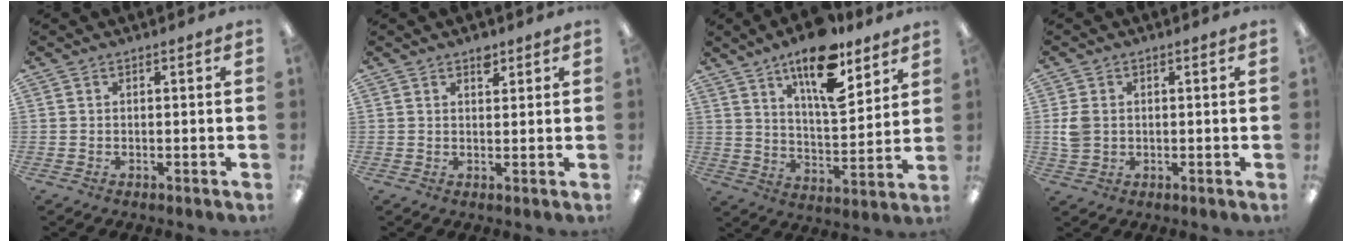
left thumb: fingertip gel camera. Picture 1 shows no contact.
{"total": 2.8, "force": [2.0, 1.5, 1.3], "torque": [-0.004, -0.008, 0.030]}
{"total": 16.6, "force": [11.3, 5.9, 10.6], "torque": [-0.166, -0.061, 0.186]}
{"total": 4.3, "force": [0.4, 3.4, 2.5], "torque": [-0.048, 0.002, 0.006]}